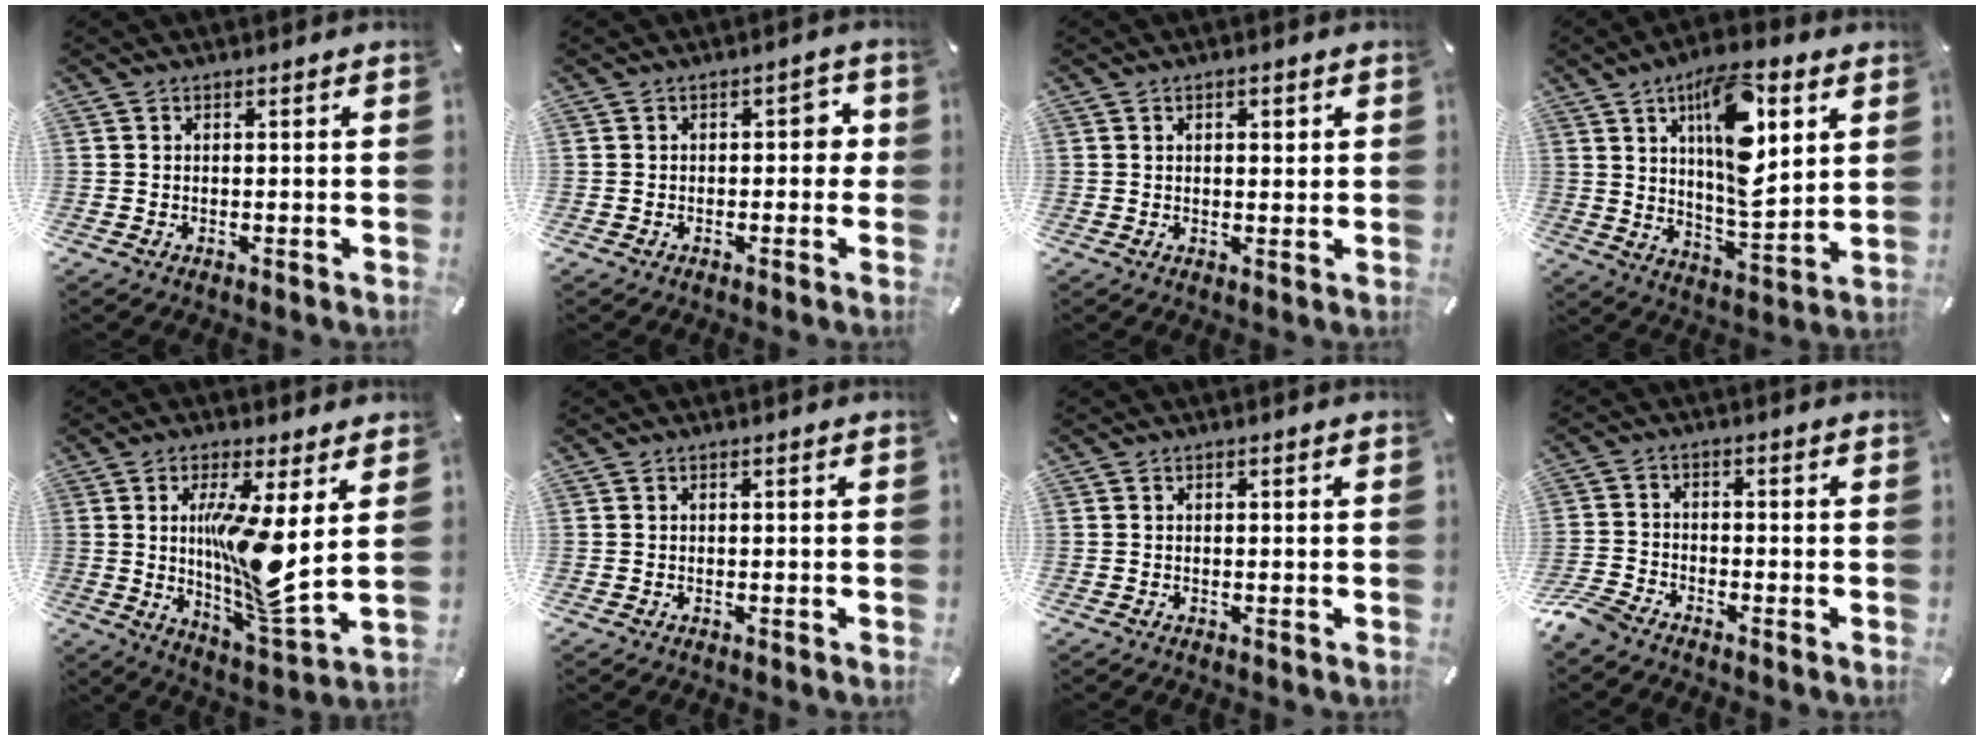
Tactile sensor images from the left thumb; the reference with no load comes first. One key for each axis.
{"total": 3.1, "fx": -0.5, "fy": 1.9, "fz": 2.4, "tx": -0.032, "ty": 0.007, "tz": -0.017}
{"total": 1.8, "fx": 0.6, "fy": 1.2, "fz": 1.3, "tx": -0.019, "ty": 0.005, "tz": 0.005}
{"total": 17.8, "fx": 7.2, "fy": 7.7, "fz": 14.4, "tx": -0.231, "ty": -0.024, "tz": 0.113}
{"total": 15.7, "fx": 2.4, "fy": 3.5, "fz": 15.1, "tx": -0.261, "ty": -0.037, "tz": 0.032}
{"total": 0.0}
{"total": 0.0}
{"total": 4.8, "fx": -4.1, "fy": 1.8, "fz": 1.8, "tx": -0.060, "ty": 0.008, "tz": -0.086}